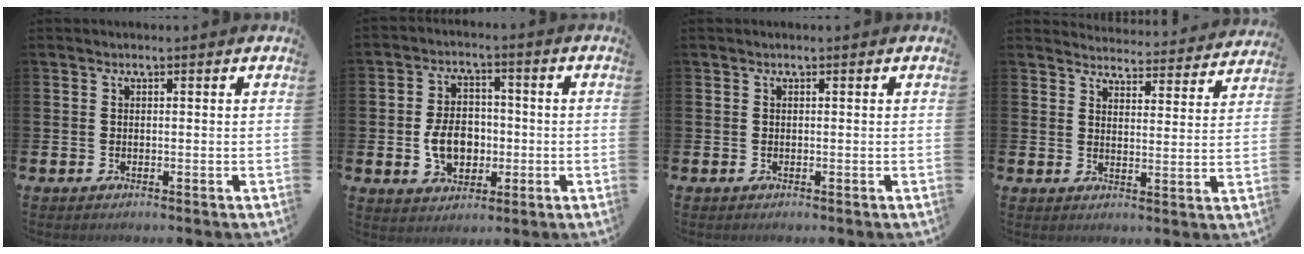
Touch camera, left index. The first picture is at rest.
{"total": 6.3, "force": [-1.1, 4.7, 4.1], "torque": [-0.074, 0.004, -0.026]}
{"total": 0.0}
{"total": 4.1, "force": [4.1, 0.6, 0.1], "torque": [-0.013, -0.035, 0.069]}